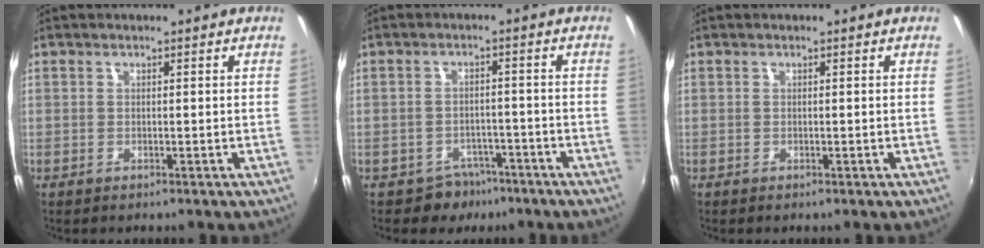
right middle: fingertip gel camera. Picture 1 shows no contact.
{"total": 5.0, "force": [-3.5, 3.5, 0.4], "torque": [-0.015, 0.018, -0.044]}
{"total": 0.0}